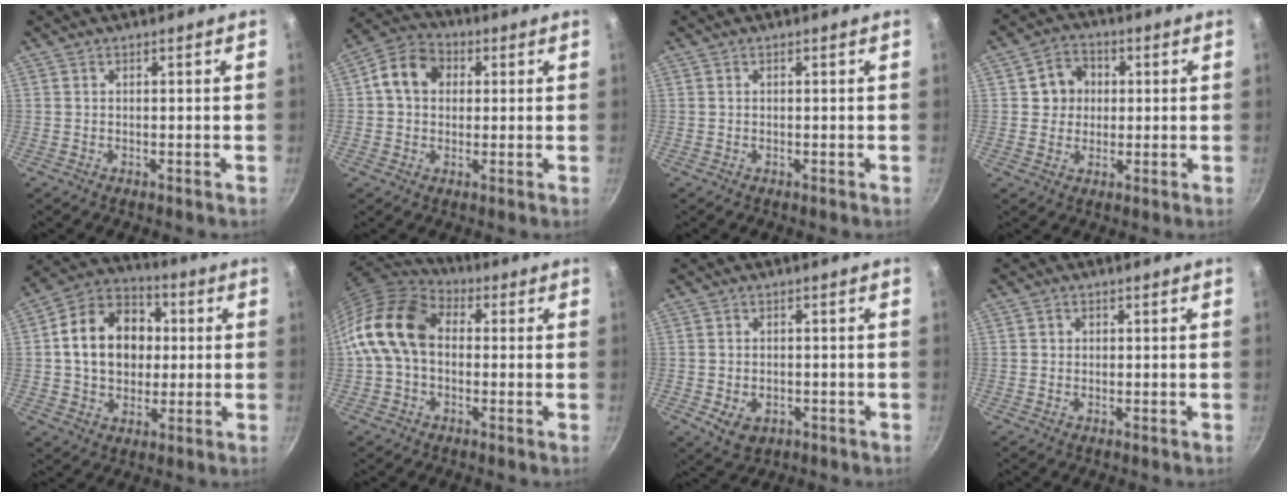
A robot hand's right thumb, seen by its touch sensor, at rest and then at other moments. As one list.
[{"total": 8.8, "force": [1.5, 7.2, 4.8], "torque": [-0.057, 0.017, 0.006]}, {"total": 0.0}, {"total": 6.5, "force": [1.1, 5.9, 2.6], "torque": [-0.004, 0.007, 0.011]}, {"total": 16.5, "force": [1.8, 12.9, 10.2], "torque": [-0.142, 0.025, 0.020]}, {"total": 14.9, "force": [0.7, 10.6, 10.3], "torque": [-0.167, 0.031, -0.006]}, {"total": 5.0, "force": [-1.4, 3.6, 3.1], "torque": [-0.044, -0.002, -0.013]}, {"total": 1.3, "force": [0.2, 1.2, 0.4], "torque": [0.000, 0.001, 0.001]}]